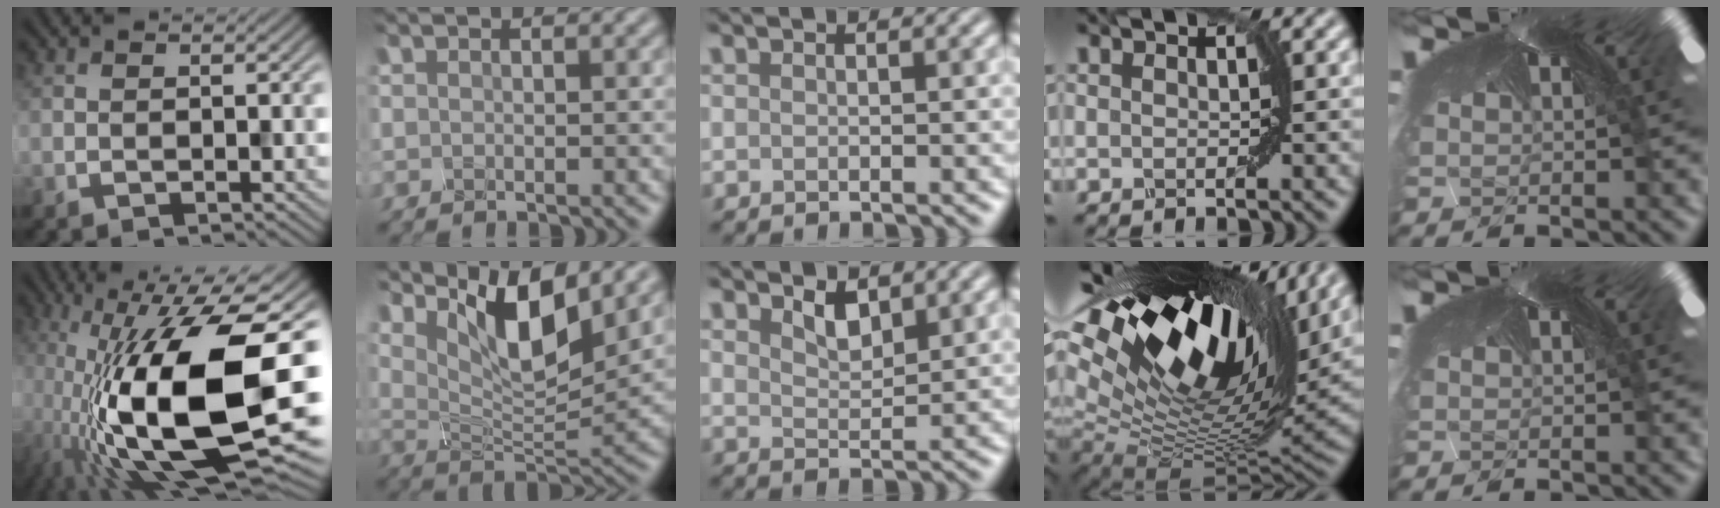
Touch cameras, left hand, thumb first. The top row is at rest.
{"thumb": {"total": 19.7, "force": [-4.7, 7.9, 17.5], "torque": [-0.346, -0.014, -0.077]}, "index": {"total": 8.5, "force": [4.2, 2.8, 6.8], "torque": [-0.120, -0.007, 0.082]}, "middle": {"total": 1.8, "force": [1.7, 0.4, 0.6], "torque": [-0.014, 0.002, 0.036]}, "ring": {"total": 19.1, "force": [9.5, 8.4, 14.3], "torque": [-0.266, 0.022, 0.173]}}